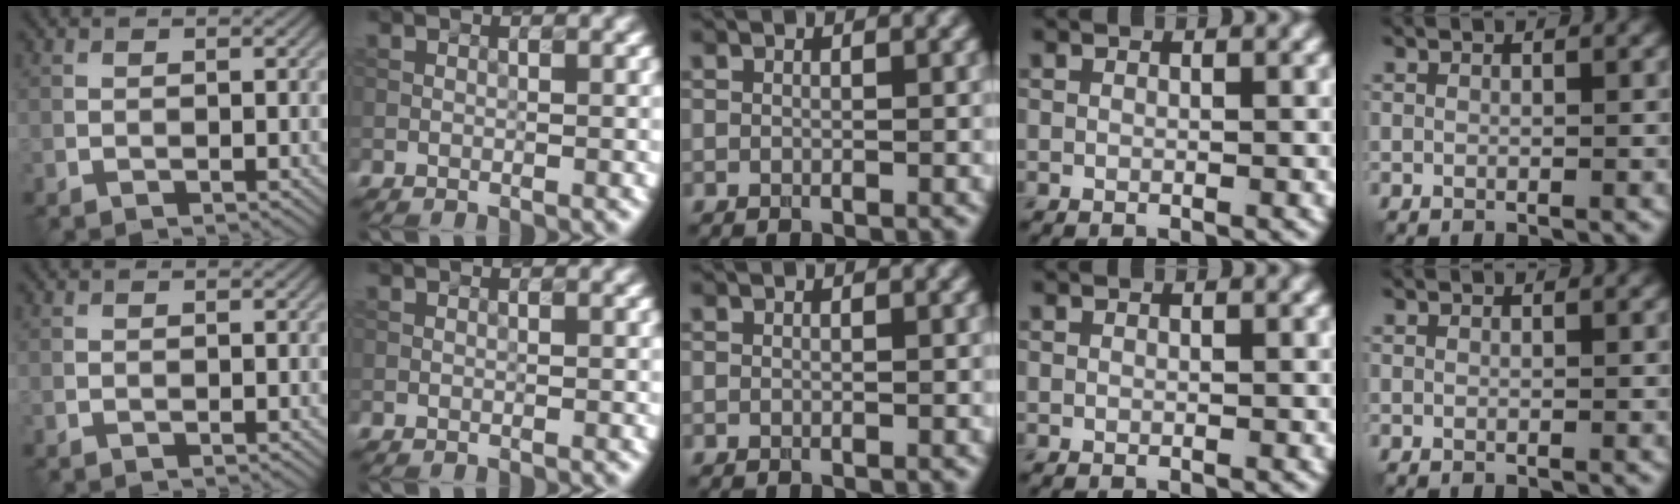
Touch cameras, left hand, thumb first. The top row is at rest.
{}